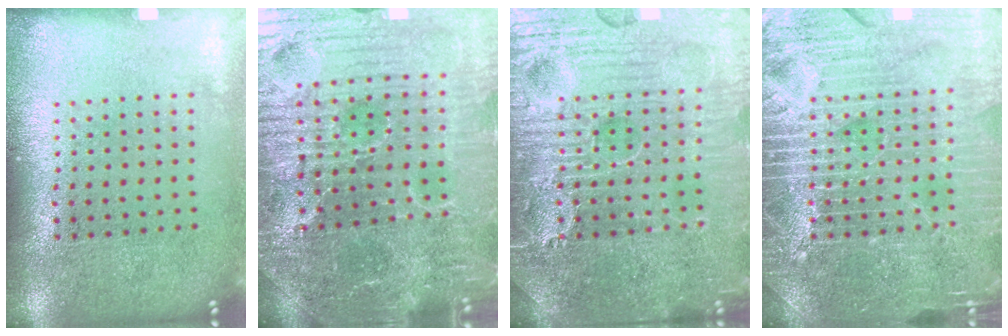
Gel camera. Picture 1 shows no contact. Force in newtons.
{"total": 5.8, "press": 5.6, "slide": 1.8}
{"total": 7.9, "press": 7.8, "slide": 0.9}
{"total": 7.2, "press": 7.1, "slide": 0.9}